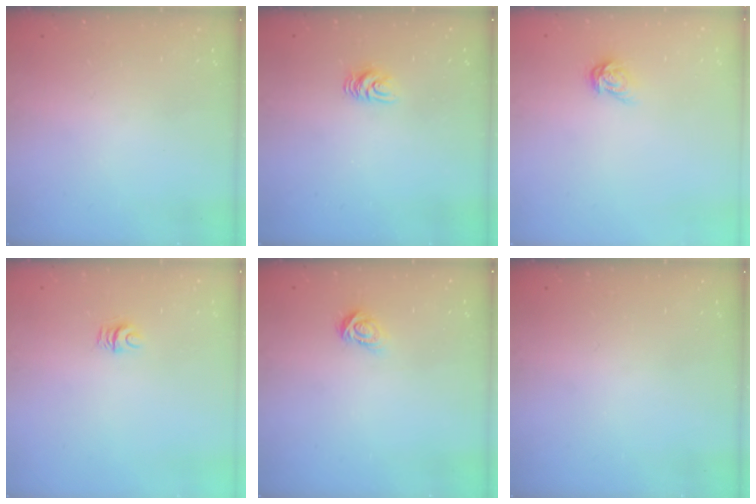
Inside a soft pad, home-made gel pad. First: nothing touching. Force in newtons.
{"total": 5.3, "press": 5.3, "slide": 0.5}
{"total": 5.6, "press": 5.6, "slide": 0.7}
{"total": 4.6, "press": 4.5, "slide": 0.5}
{"total": 3.3, "press": 3.3, "slide": 0.4}
{"total": 0.0}